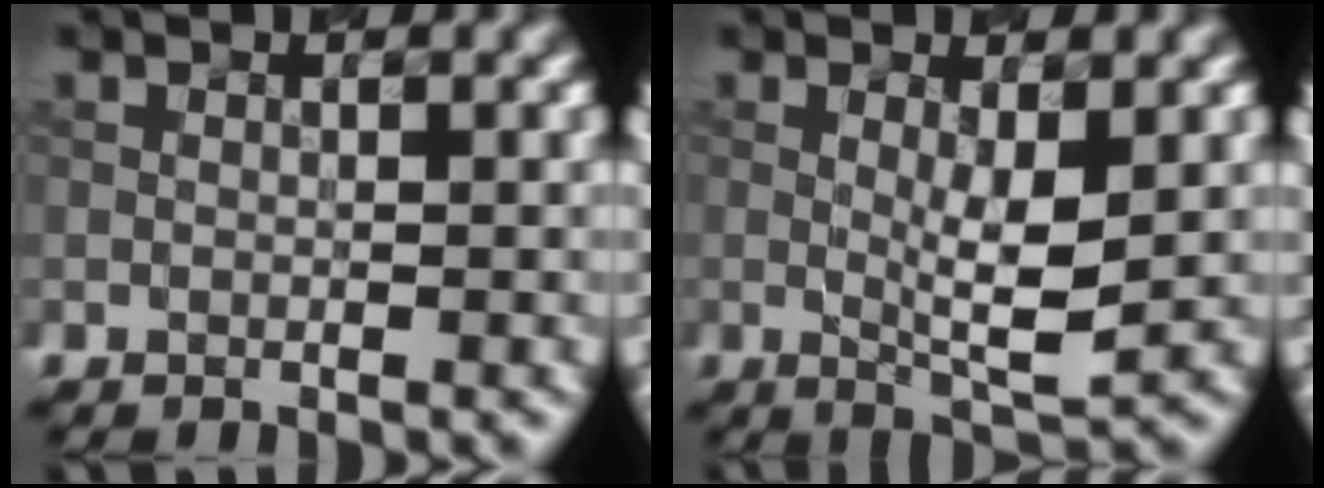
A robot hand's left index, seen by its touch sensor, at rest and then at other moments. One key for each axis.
{"total": 3.9, "fx": 0.3, "fy": 0.7, "fz": 3.8, "tx": -0.067, "ty": -0.010, "tz": 0.008}